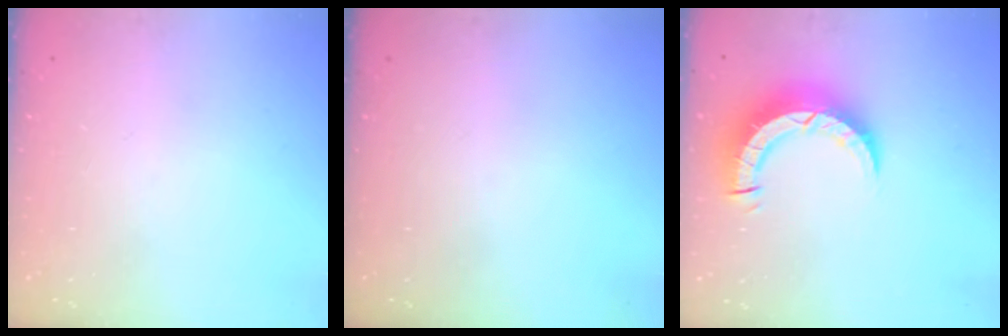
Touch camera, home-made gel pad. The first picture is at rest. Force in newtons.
{"total": 0.0}
{"total": 9.0, "press": 9.0, "slide": 0.9}